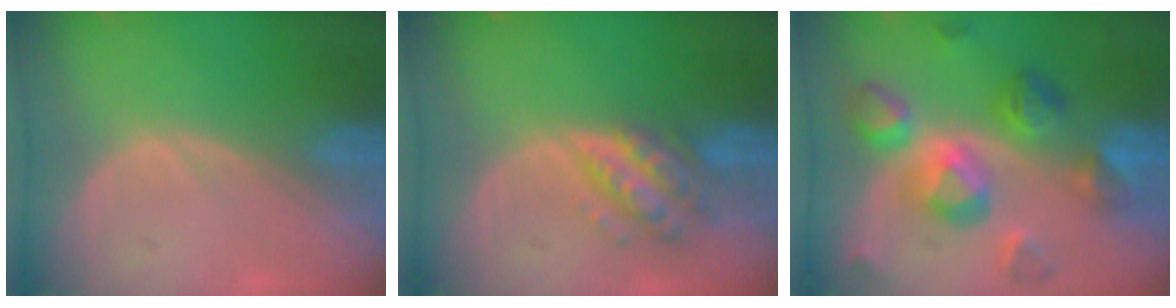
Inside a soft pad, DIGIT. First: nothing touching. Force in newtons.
{"total": 6.3, "press": 5.7, "slide": 2.7}
{"total": 10.4, "press": 10.3, "slide": 0.8}